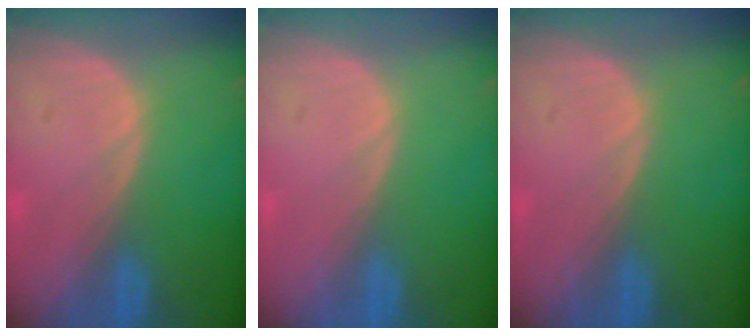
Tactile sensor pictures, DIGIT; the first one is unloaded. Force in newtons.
{"total": 0.0}
{"total": 0.0}